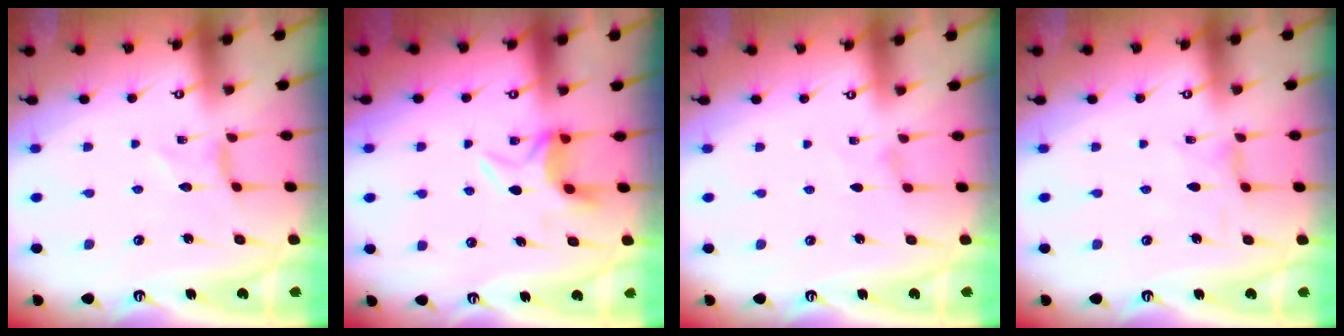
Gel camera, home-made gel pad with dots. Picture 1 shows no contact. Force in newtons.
{"total": 7.8, "press": 7.7, "slide": 1.4}
{"total": 0.0}
{"total": 1.4, "press": 1.4, "slide": 0.3}